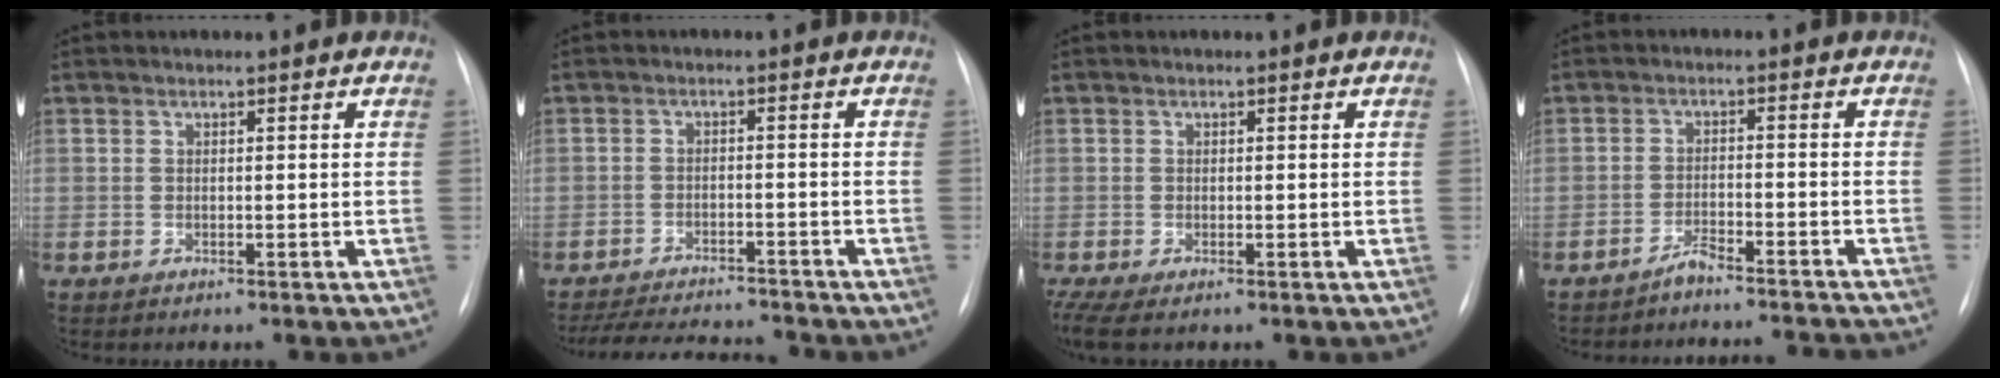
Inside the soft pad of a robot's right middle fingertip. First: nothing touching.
{"total": 12.0, "force": [-11.2, 2.1, 3.8], "torque": [-0.071, -0.002, -0.158]}
{"total": 3.6, "force": [-2.1, 1.2, 2.6], "torque": [-0.063, -0.009, -0.037]}
{"total": 8.2, "force": [-8.1, -0.3, 1.1], "torque": [-0.008, 0.006, -0.110]}